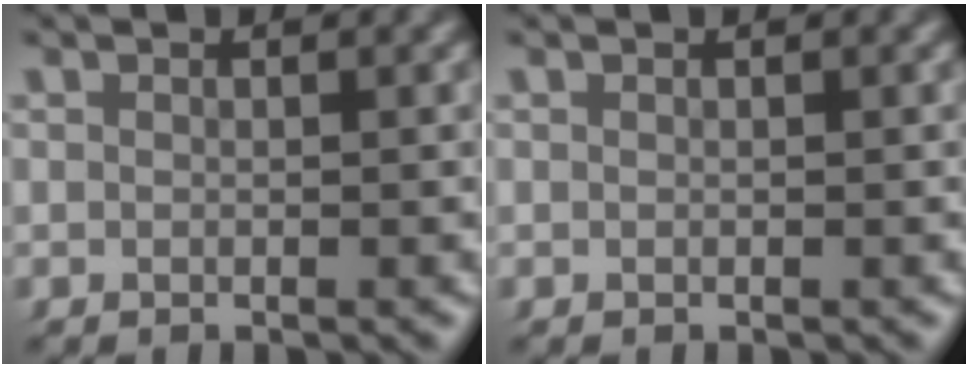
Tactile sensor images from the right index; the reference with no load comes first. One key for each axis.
{"total": 0.0}